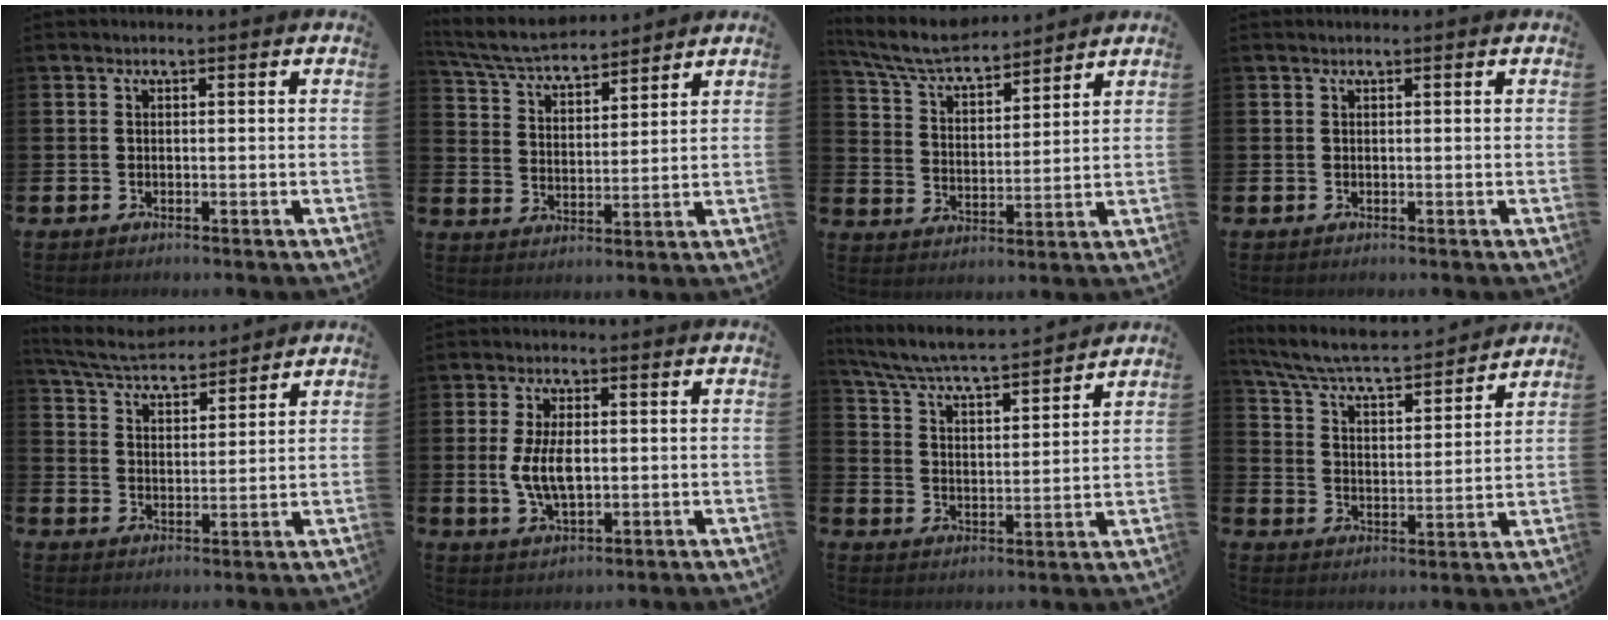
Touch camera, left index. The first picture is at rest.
{"total": 5.9, "force": [5.7, 1.0, 1.3], "torque": [-0.053, -0.030, 0.100]}
{"total": 7.0, "force": [6.5, 1.0, 2.2], "torque": [-0.075, -0.036, 0.115]}
{"total": 0.0}
{"total": 5.7, "force": [5.5, 0.9, 1.1], "torque": [-0.049, -0.029, 0.099]}
{"total": 6.1, "force": [0.2, 3.1, 5.3], "torque": [-0.099, -0.002, -0.003]}
{"total": 6.1, "force": [5.9, 0.2, 1.6], "torque": [-0.060, -0.048, 0.099]}
{"total": 7.0, "force": [6.5, 1.0, 2.3], "torque": [-0.078, -0.051, 0.109]}